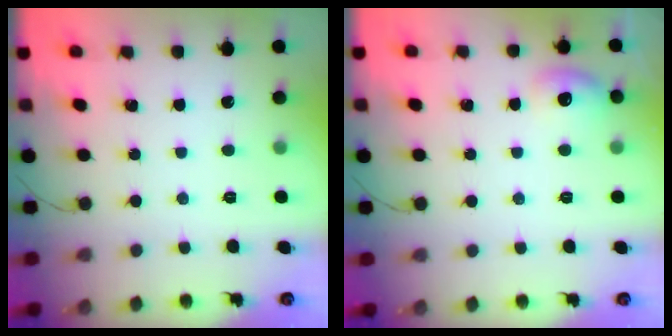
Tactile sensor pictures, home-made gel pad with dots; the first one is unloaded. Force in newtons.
{"total": 7.1, "press": 6.9, "slide": 1.5}